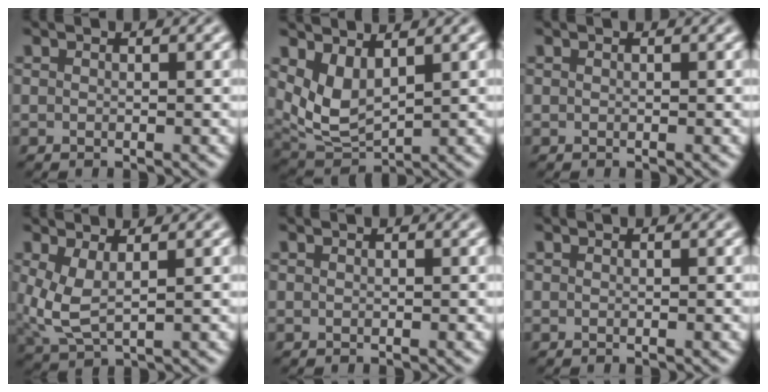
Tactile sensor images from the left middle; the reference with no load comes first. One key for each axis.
{"total": 4.2, "fx": 1.8, "fy": 2.2, "fz": 3.1, "tx": -0.072, "ty": -0.013, "tz": 0.044}
{"total": 0.0}
{"total": 3.6, "fx": 0.9, "fy": 1.5, "fz": 3.1, "tx": -0.081, "ty": -0.008, "tz": 0.021}
{"total": 0.0}
{"total": 0.0}